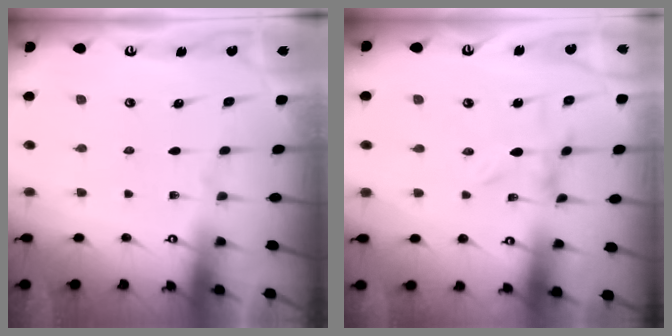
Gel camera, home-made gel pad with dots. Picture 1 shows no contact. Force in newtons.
{"total": 0.0}